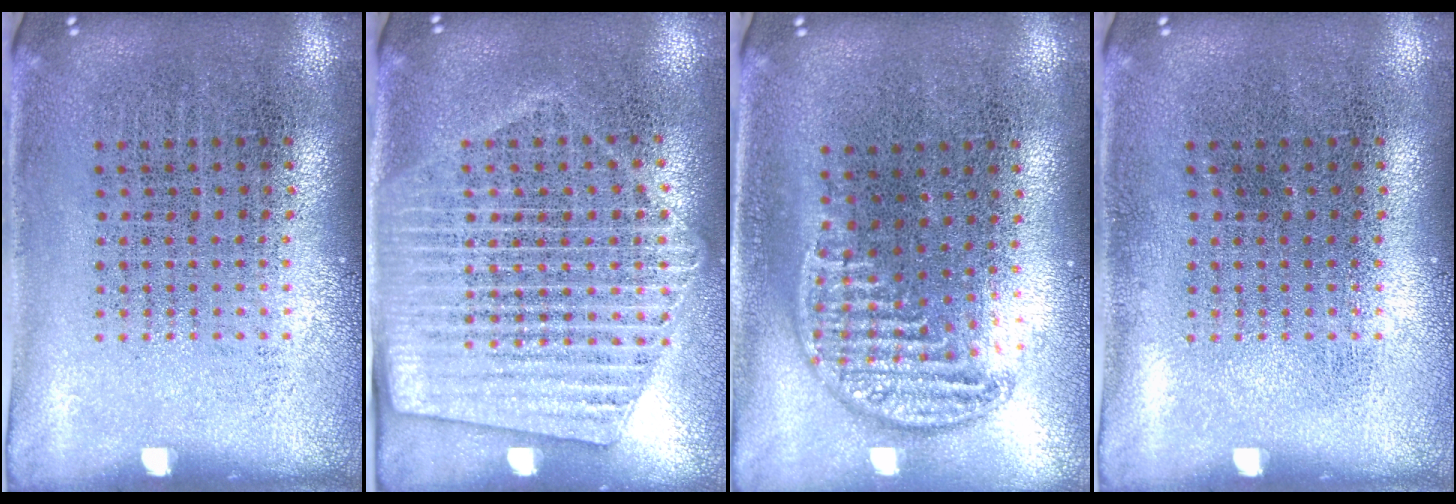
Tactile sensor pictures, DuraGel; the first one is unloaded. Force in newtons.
{"total": 1.8, "press": 1.6, "slide": 0.7}
{"total": 1.1, "press": 1.0, "slide": 0.4}
{"total": 0.0}